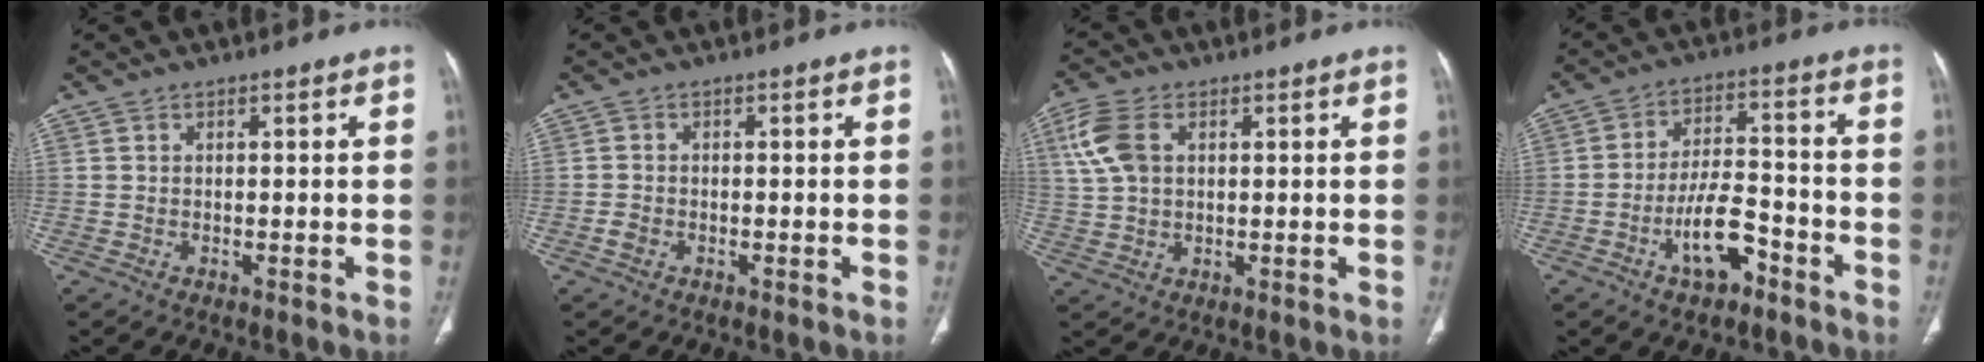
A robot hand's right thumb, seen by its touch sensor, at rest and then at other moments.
{"total": 1.4, "force": [-0.8, 1.0, 0.6], "torque": [-0.016, 0.005, -0.017]}
{"total": 8.1, "force": [2.5, 5.1, 5.7], "torque": [-0.131, 0.007, 0.052]}
{"total": 9.4, "force": [-5.0, 4.2, 6.8], "torque": [-0.112, 0.038, -0.086]}